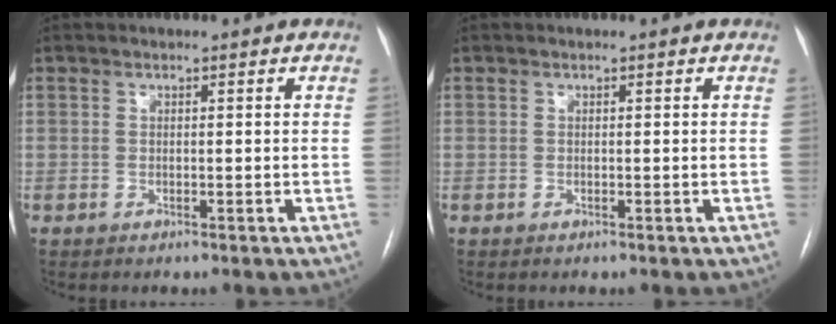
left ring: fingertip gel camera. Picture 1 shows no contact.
{"total": 0.0}